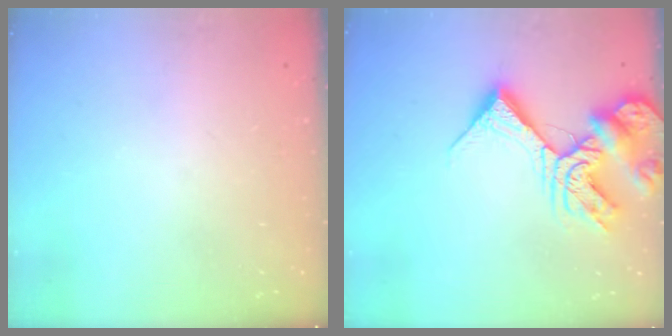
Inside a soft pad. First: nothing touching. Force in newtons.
{"total": 13.8, "press": 13.7, "slide": 1.8}